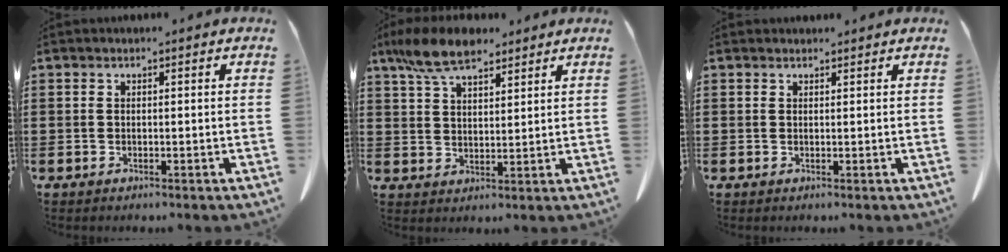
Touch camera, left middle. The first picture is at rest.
{"total": 8.0, "force": [6.1, 2.9, 4.3], "torque": [-0.103, -0.004, 0.117]}
{"total": 1.0, "force": [0.9, 0.4, 0.0], "torque": [-0.004, -0.001, 0.019]}